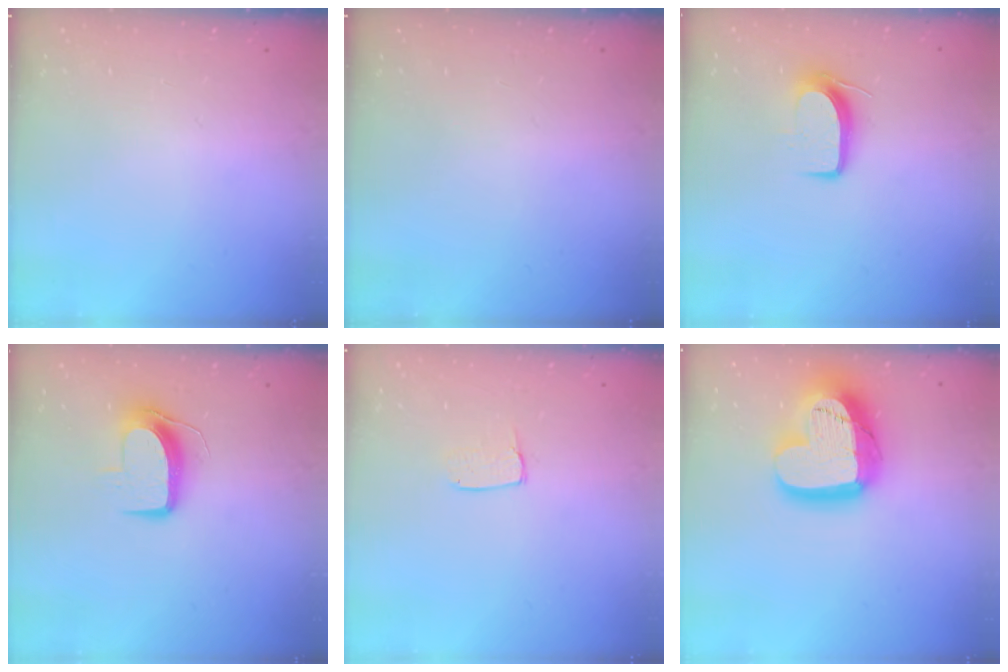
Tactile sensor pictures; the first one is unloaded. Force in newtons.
{"total": 0.0}
{"total": 8.0, "press": 8.0, "slide": 0.9}
{"total": 9.5, "press": 9.5, "slide": 0.3}
{"total": 4.4, "press": 4.4, "slide": 0.3}
{"total": 24.2, "press": 24.1, "slide": 1.8}